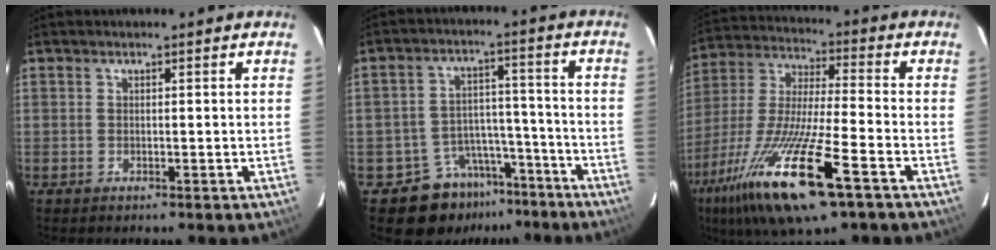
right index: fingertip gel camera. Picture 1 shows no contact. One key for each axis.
{"total": 9.9, "fx": -7.3, "fy": 6.4, "fz": 2.0, "tx": -0.042, "ty": 0.040, "tz": -0.096}
{"total": 22.0, "fx": -12.1, "fy": 3.7, "fz": 18.0, "tx": -0.368, "ty": -0.048, "tz": -0.231}